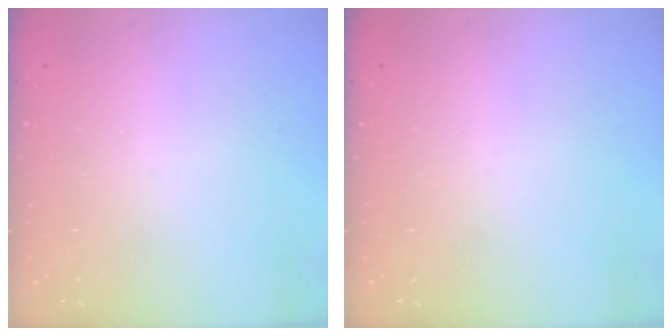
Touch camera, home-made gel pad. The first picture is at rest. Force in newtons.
{"total": 0.0}